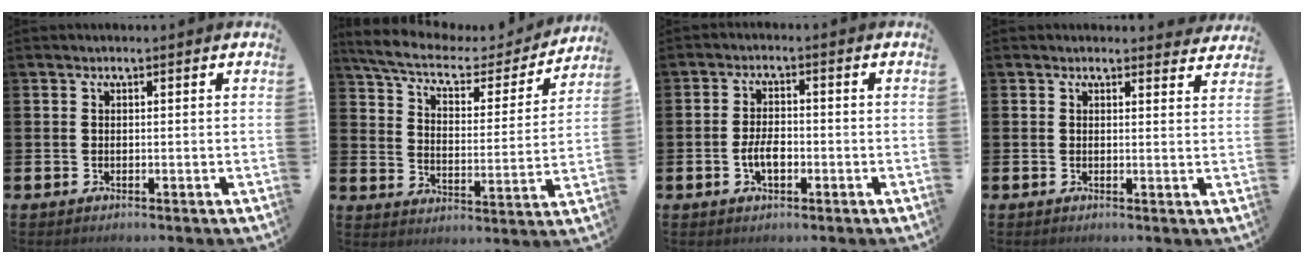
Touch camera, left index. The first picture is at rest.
{"total": 7.8, "force": [6.6, 2.4, 3.3], "torque": [-0.091, -0.044, 0.109]}
{"total": 3.5, "force": [-0.9, 1.9, 2.8], "torque": [-0.040, 0.000, -0.019]}
{"total": 1.8, "force": [1.7, 0.4, 0.0], "torque": [0.006, -0.006, 0.029]}